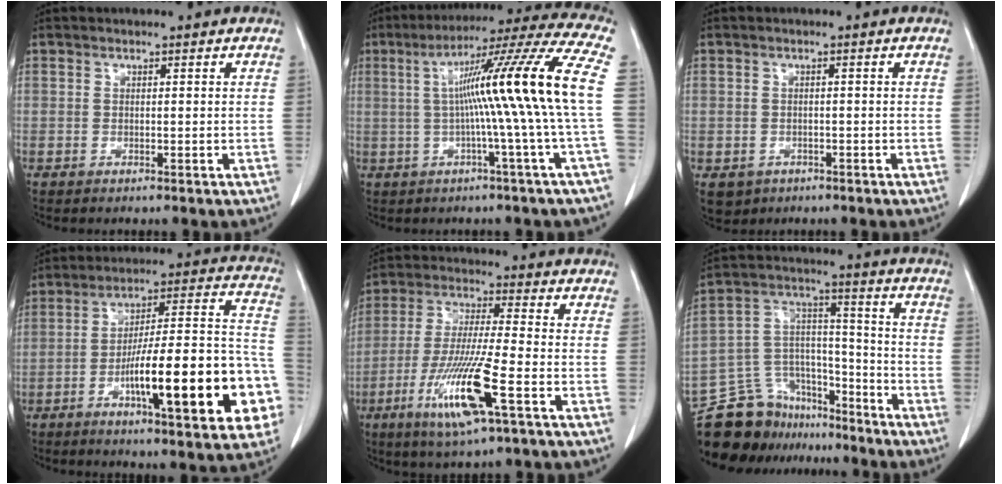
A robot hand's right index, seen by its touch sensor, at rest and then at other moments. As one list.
[{"total": 17.1, "force": [0.5, -2.6, 16.9], "torque": [-0.244, 0.021, -0.003]}, {"total": 4.0, "force": [-2.0, 3.4, 0.7], "torque": [-0.008, 0.002, -0.026]}, {"total": 23.4, "force": [-7.7, 3.7, 21.7], "torque": [-0.256, 0.020, -0.106]}, {"total": 13.4, "force": [-5.6, 0.5, 12.2], "torque": [-0.248, -0.026, -0.103]}, {"total": 16.6, "force": [-14.5, 7.4, 3.2], "torque": [-0.066, 0.057, -0.242]}]